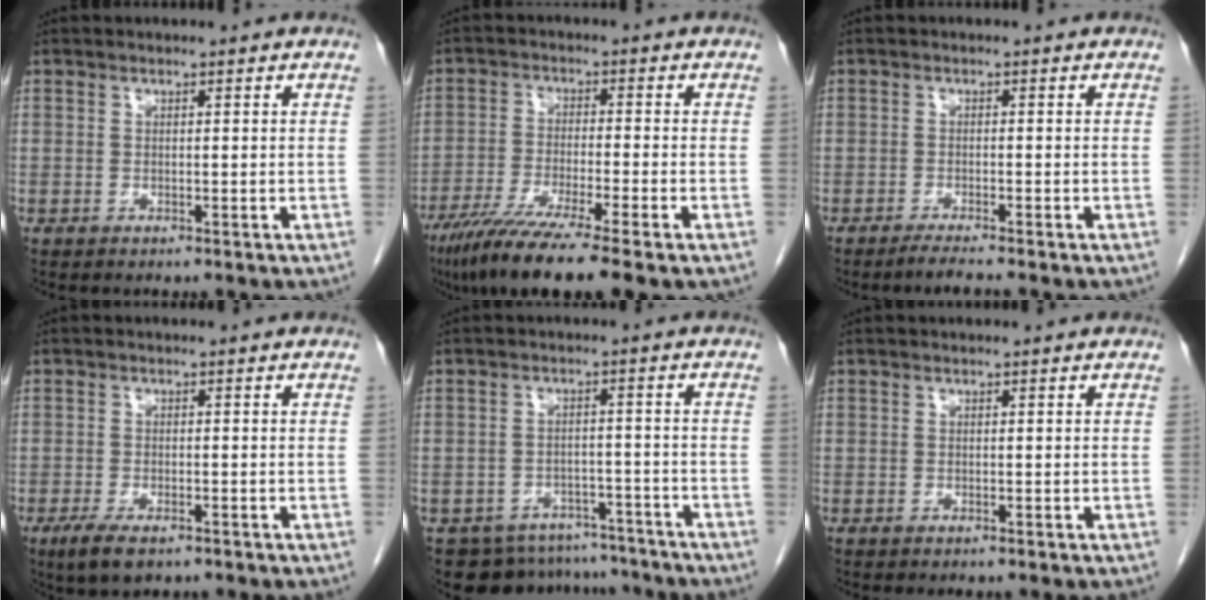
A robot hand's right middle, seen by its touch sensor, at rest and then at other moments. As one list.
[{"total": 12.3, "force": [-8.5, 0.2, 8.8], "torque": [-0.151, -0.034, -0.139]}, {"total": 2.4, "force": [-2.1, -0.5, 1.1], "torque": [-0.026, -0.005, -0.039]}, {"total": 4.7, "force": [-3.0, 1.7, 3.2], "torque": [-0.061, -0.008, -0.047]}, {"total": 10.6, "force": [-9.2, 5.1, 1.0], "torque": [-0.004, 0.018, -0.113]}, {"total": 0.0}]